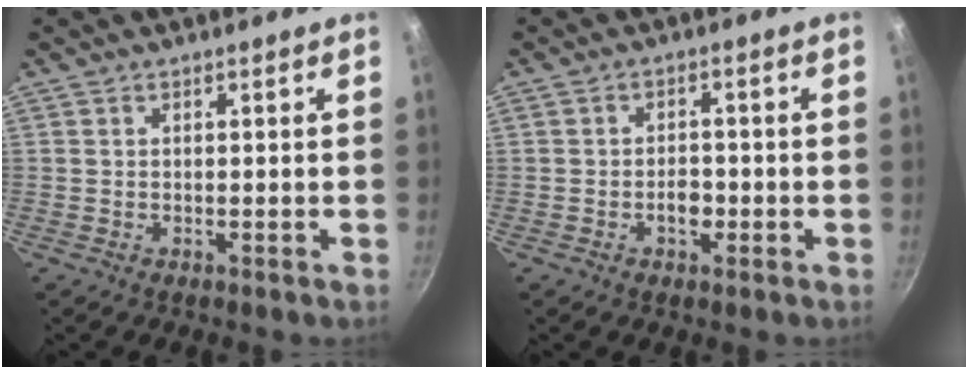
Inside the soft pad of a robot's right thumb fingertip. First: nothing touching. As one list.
[{"total": 3.2, "force": [-1.2, 2.1, 2.1], "torque": [-0.014, 0.012, -0.018]}]